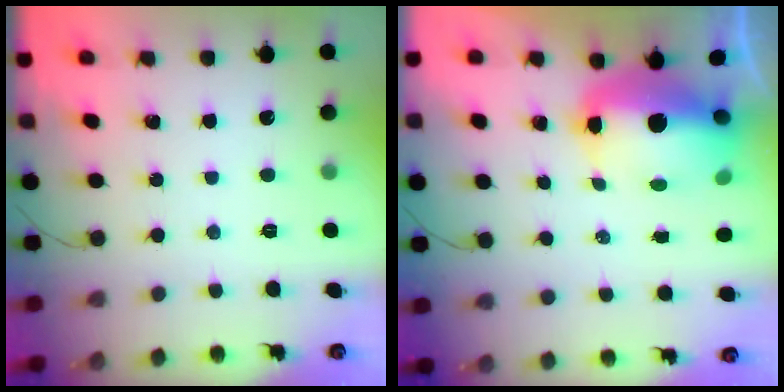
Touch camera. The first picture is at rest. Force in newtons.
{"total": 14.3, "press": 13.9, "slide": 3.2}